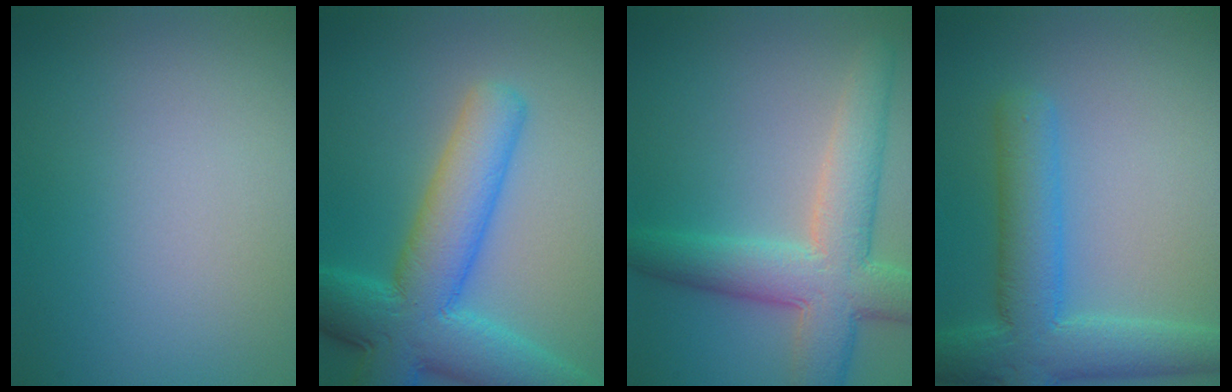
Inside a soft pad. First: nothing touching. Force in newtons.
{"total": 10.0, "press": 10.0, "slide": 0.8}
{"total": 7.2, "press": 7.2, "slide": 0.3}
{"total": 6.9, "press": 6.9, "slide": 0.2}